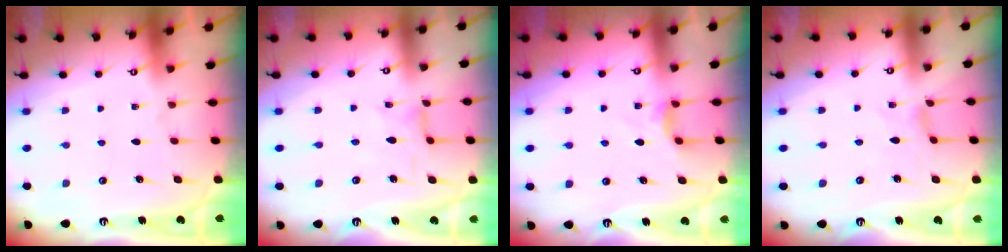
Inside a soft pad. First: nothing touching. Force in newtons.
{"total": 1.4, "press": 1.4, "slide": 0.3}
{"total": 2.8, "press": 2.8, "slide": 0.5}
{"total": 0.6, "press": 0.6, "slide": 0.2}